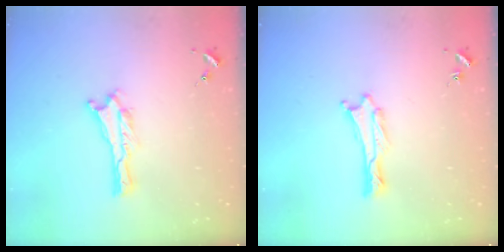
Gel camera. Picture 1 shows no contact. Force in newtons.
{"total": 0.6, "press": 0.5, "slide": 0.1}